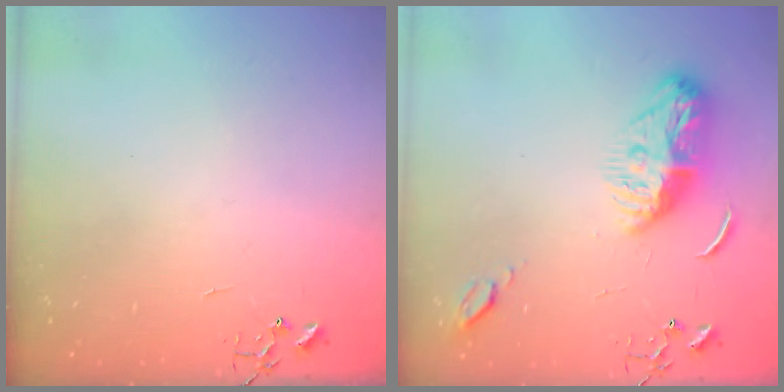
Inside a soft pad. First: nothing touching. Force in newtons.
{"total": 11.0, "press": 11.0, "slide": 0.4}